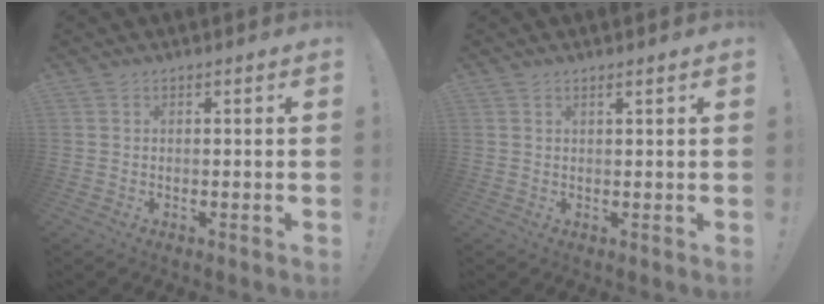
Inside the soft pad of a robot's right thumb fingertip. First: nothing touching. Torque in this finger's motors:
{"motor_torque": [0.19, 0.25, 0.04, -0.04, 0.08]}